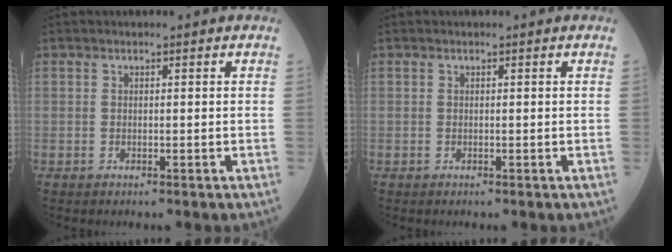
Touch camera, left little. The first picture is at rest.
{"total": 0.0}